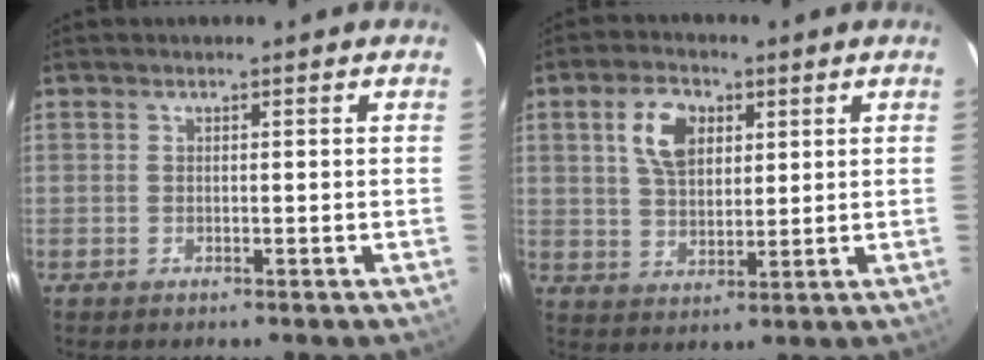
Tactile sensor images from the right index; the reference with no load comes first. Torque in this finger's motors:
{"motor_torque": [0.25, 0.06, 0.20, 0.06]}